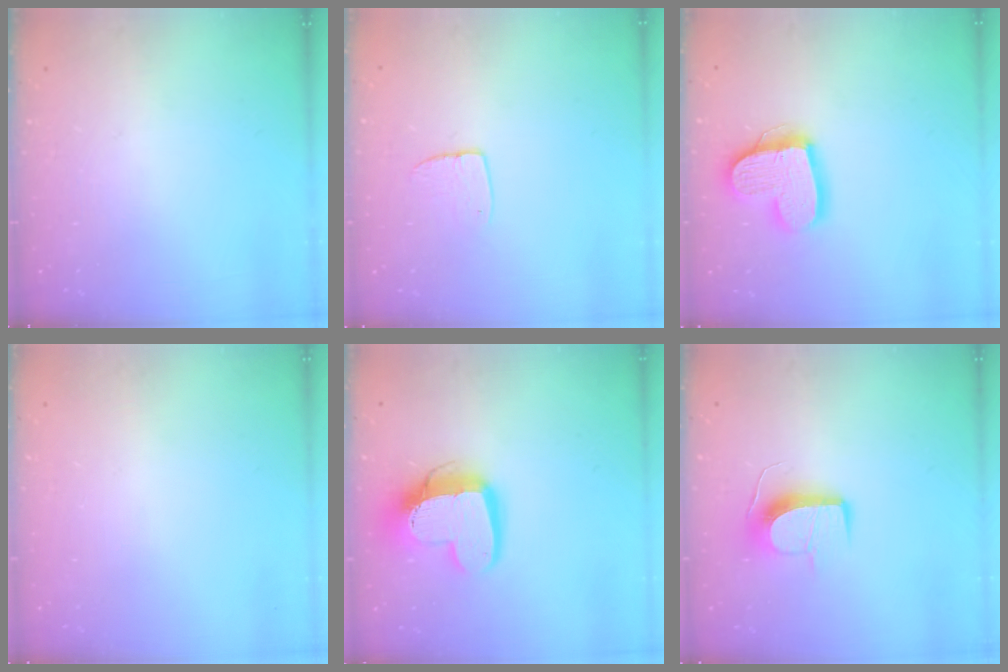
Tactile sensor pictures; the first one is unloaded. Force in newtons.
{"total": 6.1, "press": 6.1, "slide": 0.4}
{"total": 16.0, "press": 16.0, "slide": 1.5}
{"total": 0.0}
{"total": 14.0, "press": 13.9, "slide": 1.7}
{"total": 10.1, "press": 10.1, "slide": 0.2}